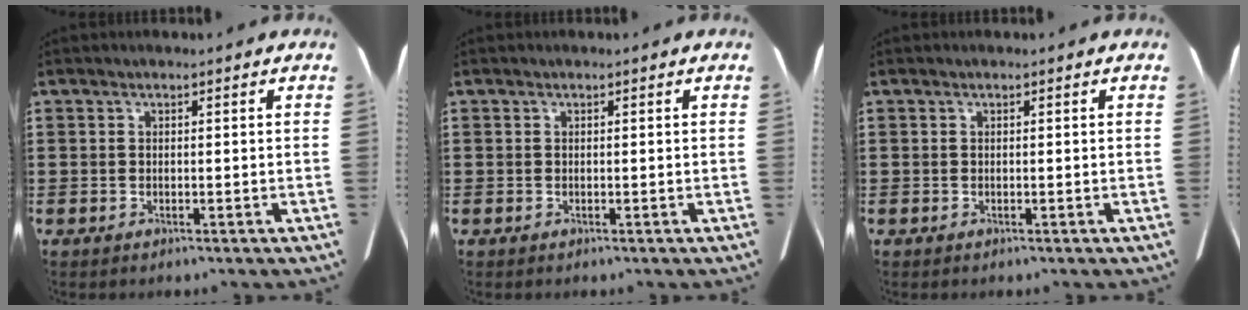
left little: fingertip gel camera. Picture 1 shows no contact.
{"total": 0.0}
{"total": 0.0}